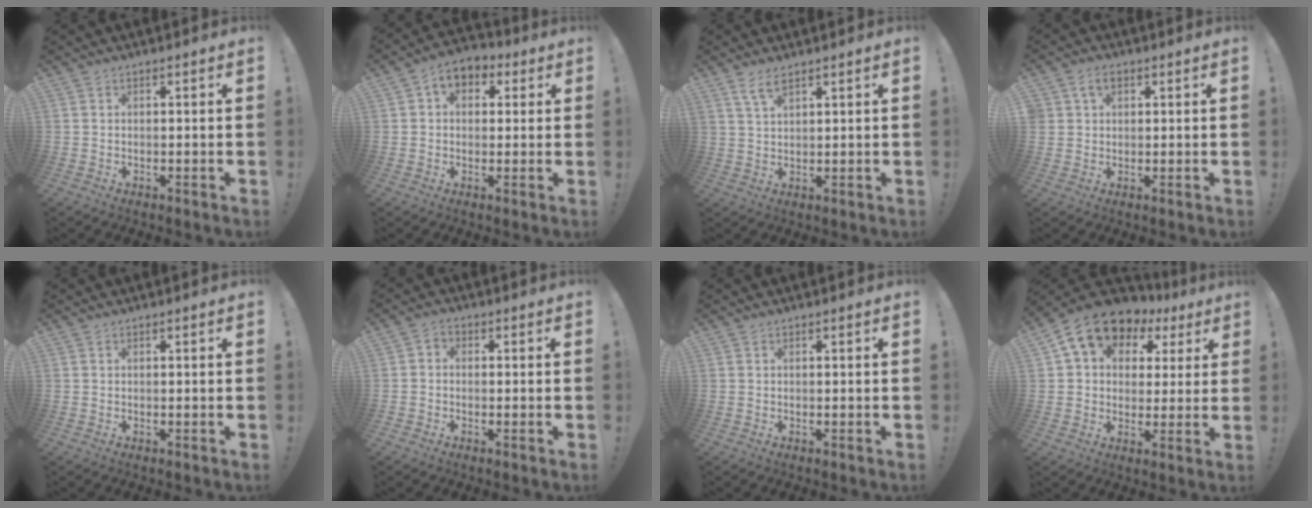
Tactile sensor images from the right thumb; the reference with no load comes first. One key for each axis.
{"total": 6.2, "fx": 1.9, "fy": 4.8, "fz": 3.5, "tx": -0.044, "ty": -0.005, "tz": 0.037}
{"total": 4.4, "fx": 3.1, "fy": 1.2, "fz": 2.9, "tx": -0.050, "ty": -0.014, "tz": 0.056}
{"total": 4.2, "fx": 1.9, "fy": 3.1, "fz": 2.1, "tx": -0.035, "ty": 0.003, "tz": 0.035}
{"total": 0.0}
{"total": 2.3, "fx": -1.2, "fy": 1.7, "fz": 1.1, "tx": -0.015, "ty": 0.007, "tz": -0.022}
{"total": 0.0}
{"total": 12.8, "fx": 6.6, "fy": 8.9, "fz": 6.4, "tx": -0.104, "ty": -0.033, "tz": 0.123}